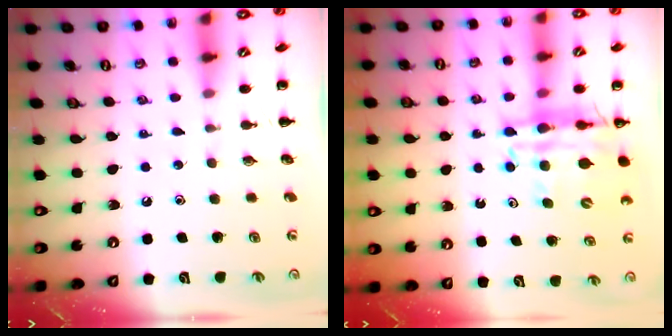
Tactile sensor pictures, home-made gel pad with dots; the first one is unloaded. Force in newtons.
{"total": 13.5, "press": 12.9, "slide": 3.9}